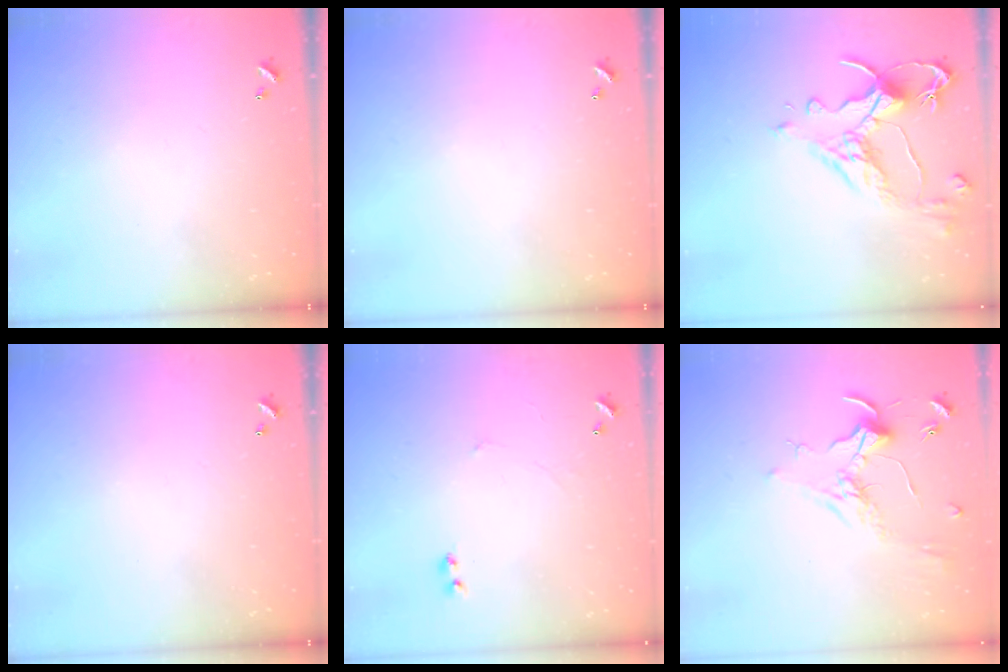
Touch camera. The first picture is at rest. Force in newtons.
{"total": 0.0}
{"total": 6.2, "press": 6.0, "slide": 1.6}
{"total": 0.0}
{"total": 2.3, "press": 2.3, "slide": 0.3}
{"total": 1.7, "press": 1.6, "slide": 0.7}